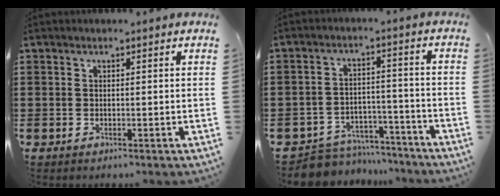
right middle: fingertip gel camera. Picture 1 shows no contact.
{"total": 6.0, "force": [-5.9, 1.2, 0.3], "torque": [-0.010, 0.018, -0.120]}